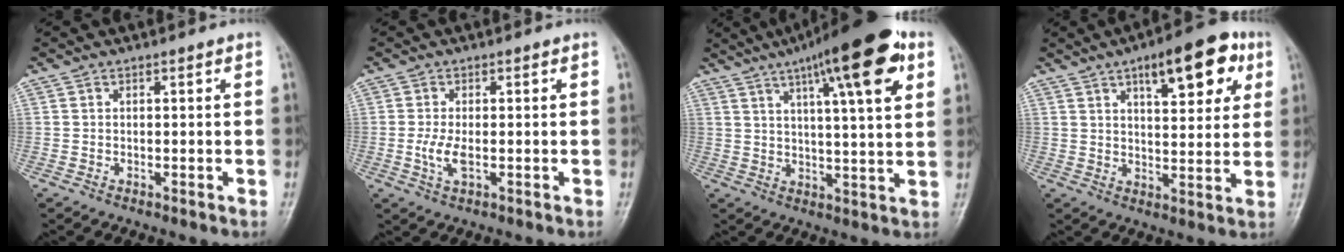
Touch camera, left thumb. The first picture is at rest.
{"total": 3.9, "force": [-0.6, 1.6, 3.5], "torque": [-0.082, 0.000, -0.012]}
{"total": 18.8, "force": [9.2, 4.2, 15.8], "torque": [-0.220, -0.011, 0.133]}
{"total": 14.1, "force": [6.7, 5.7, 11.1], "torque": [-0.114, -0.013, 0.087]}